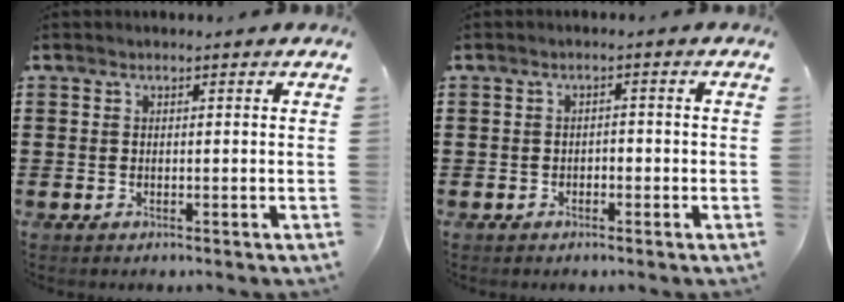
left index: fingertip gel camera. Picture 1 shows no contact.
{"total": 1.2, "force": [-1.0, 0.5, 0.4], "torque": [-0.012, 0.002, -0.023]}